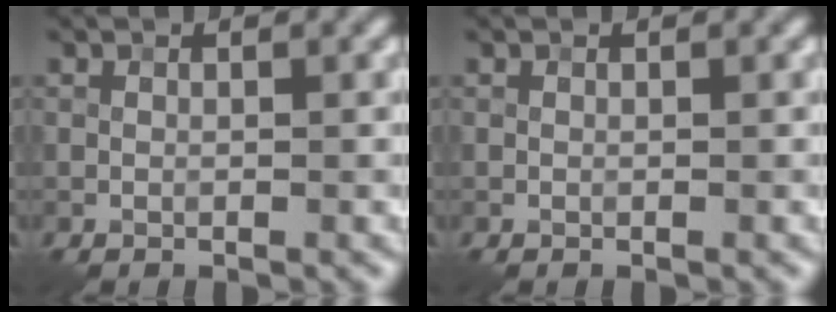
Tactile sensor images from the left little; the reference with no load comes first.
{"total": 0.0}